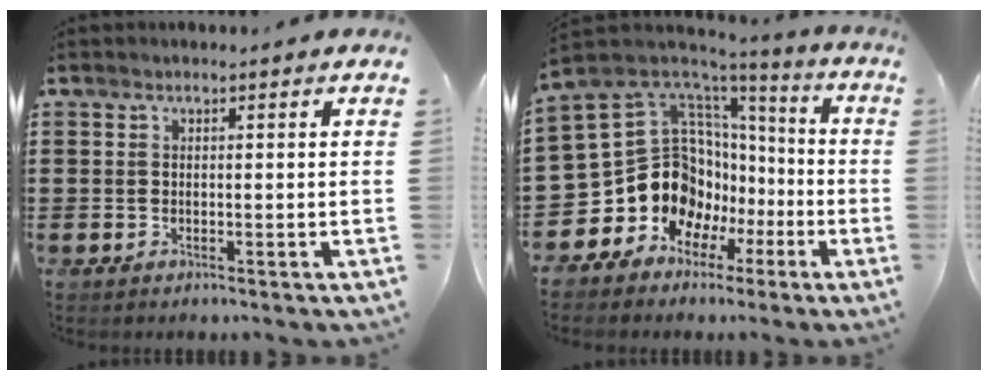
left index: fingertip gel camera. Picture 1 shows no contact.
{"total": 14.9, "force": [-2.0, 13.1, 6.6], "torque": [-0.182, -0.026, -0.013]}